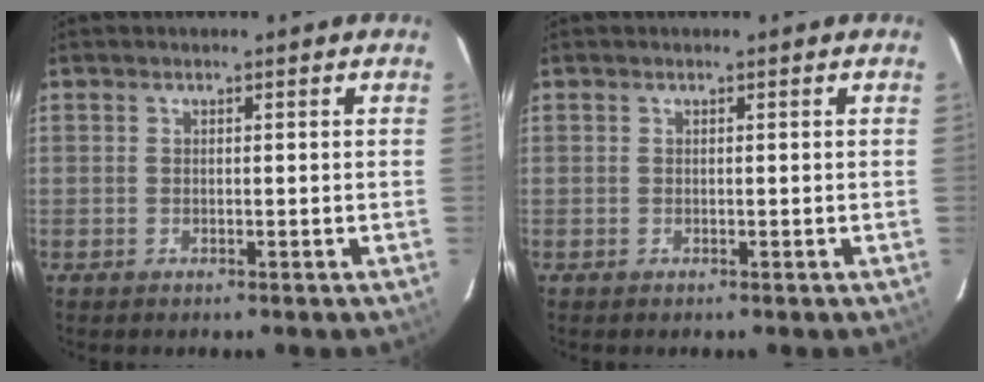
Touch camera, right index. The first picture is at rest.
{"total": 0.0}